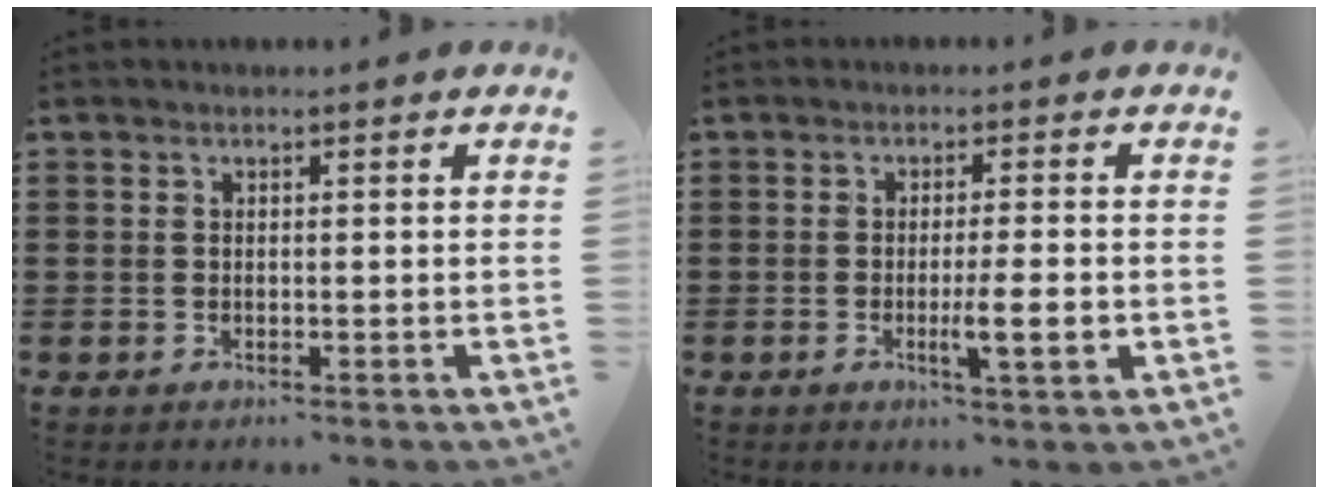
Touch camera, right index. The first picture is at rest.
{"total": 5.6, "force": [-1.4, 0.7, 5.4], "torque": [-0.086, -0.007, -0.021]}